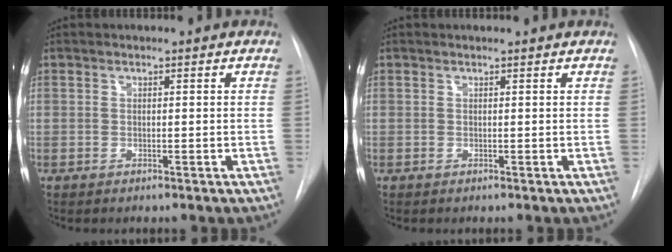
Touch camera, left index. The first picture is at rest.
{"total": 1.4, "force": [1.4, -0.1, 0.2], "torque": [-0.010, 0.012, 0.017]}